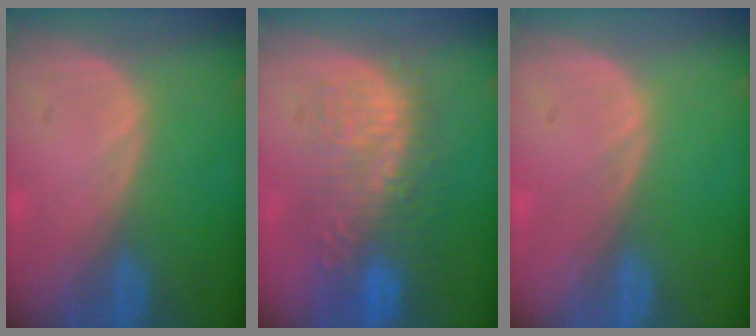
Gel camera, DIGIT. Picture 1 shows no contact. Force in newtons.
{"total": 10.8, "press": 9.7, "slide": 4.9}
{"total": 0.0}